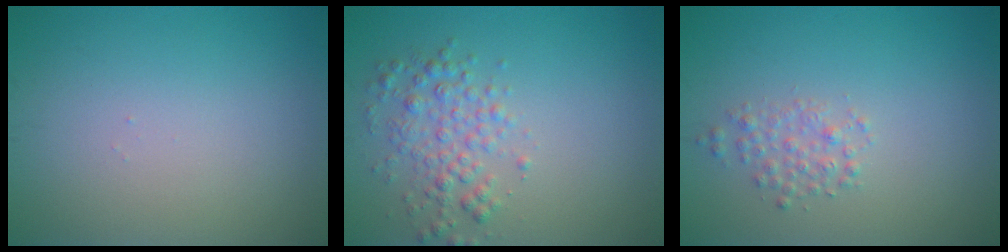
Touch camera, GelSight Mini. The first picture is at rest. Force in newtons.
{"total": 2.9, "press": 2.9, "slide": 0.1}
{"total": 1.6, "press": 1.6, "slide": 0.0}